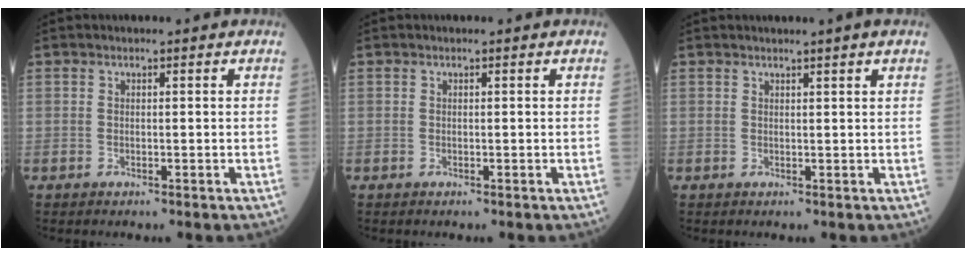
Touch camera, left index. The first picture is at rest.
{"total": 0.0}
{"total": 1.2, "force": [0.8, -0.4, 0.7], "torque": [-0.009, 0.000, 0.014]}